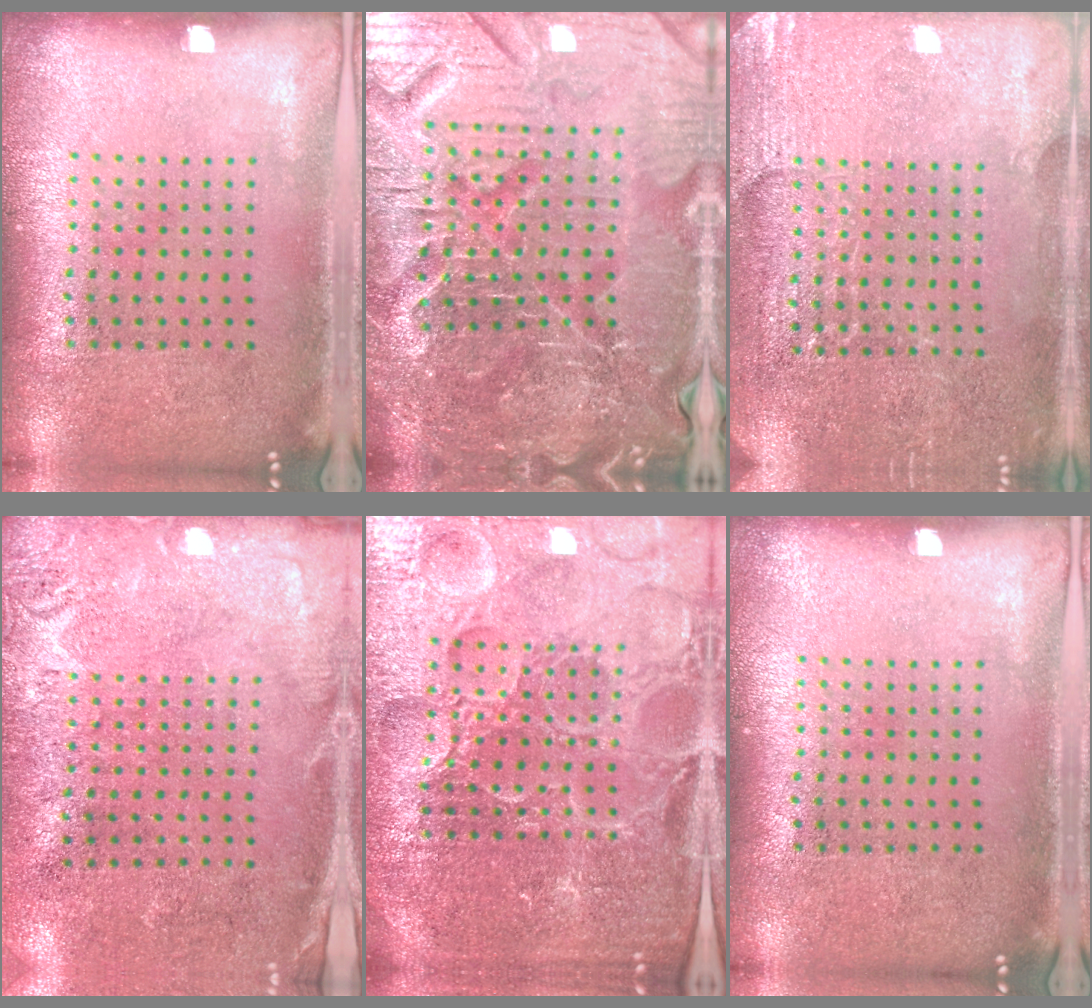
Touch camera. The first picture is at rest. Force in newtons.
{"total": 6.1, "press": 5.6, "slide": 2.3}
{"total": 2.9, "press": 2.9, "slide": 0.2}
{"total": 2.7, "press": 2.4, "slide": 1.3}
{"total": 5.5, "press": 5.1, "slide": 2.1}
{"total": 0.0}